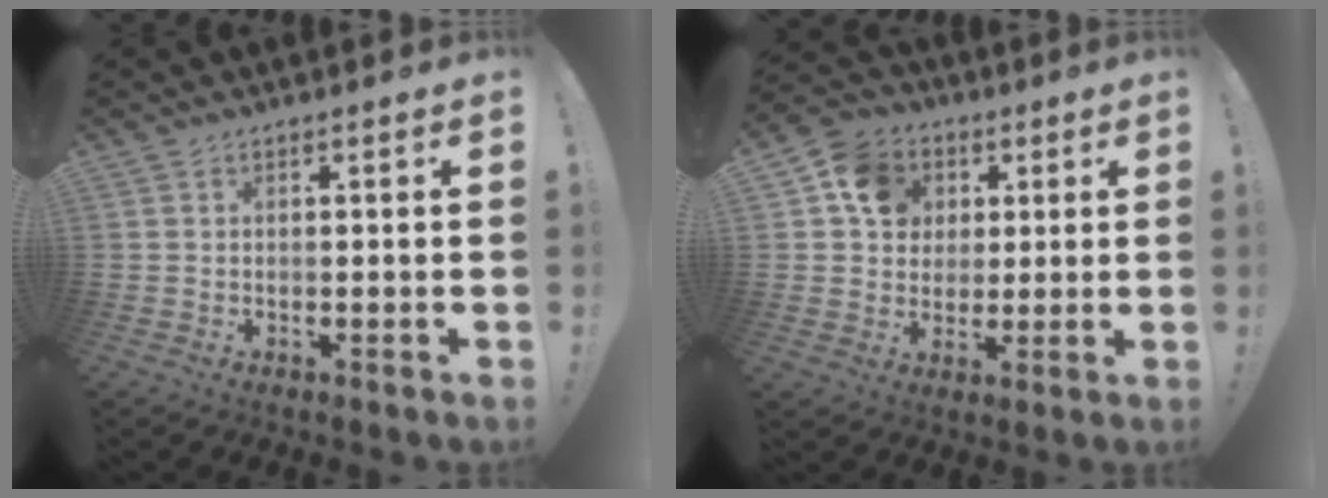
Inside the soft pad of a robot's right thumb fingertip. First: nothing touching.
{"total": 12.3, "force": [3.9, 10.6, 4.9], "torque": [-0.065, -0.008, 0.079]}